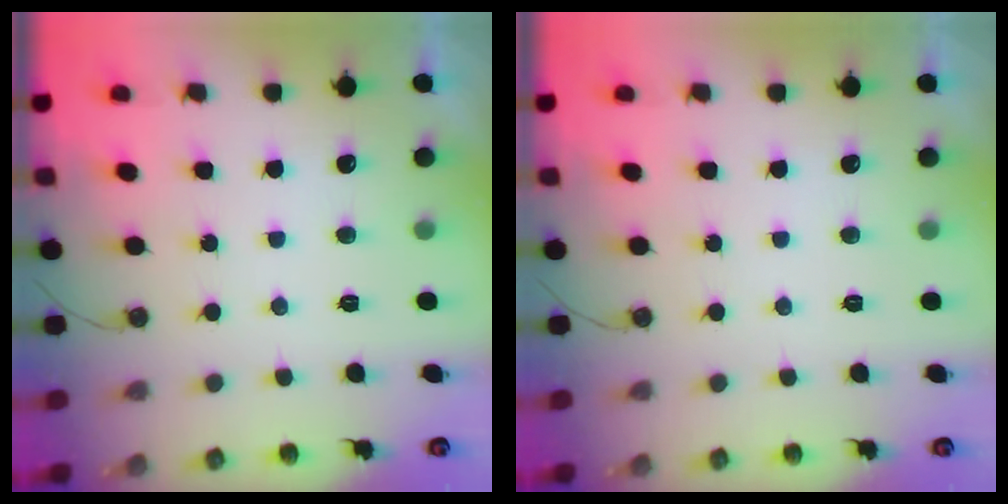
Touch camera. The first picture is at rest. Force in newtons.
{"total": 0.0}